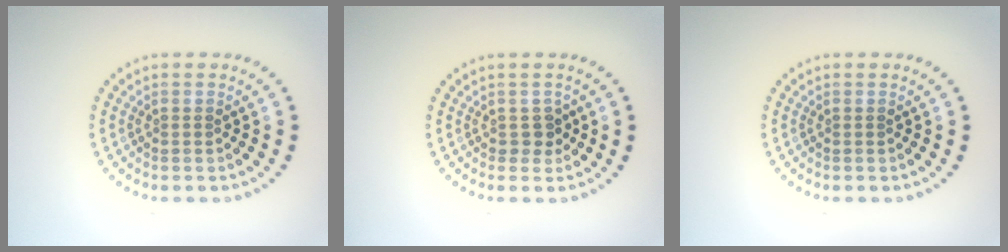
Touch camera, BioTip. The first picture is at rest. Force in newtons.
{"total": 1.3, "press": 1.2, "slide": 0.6}
{"total": 0.0}